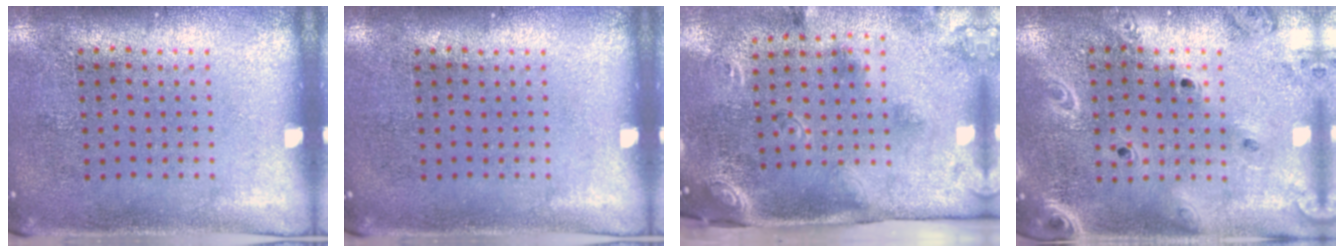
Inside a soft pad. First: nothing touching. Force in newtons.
{"total": 0.0}
{"total": 3.0, "press": 1.8, "slide": 2.3}
{"total": 2.0, "press": 1.8, "slide": 0.9}